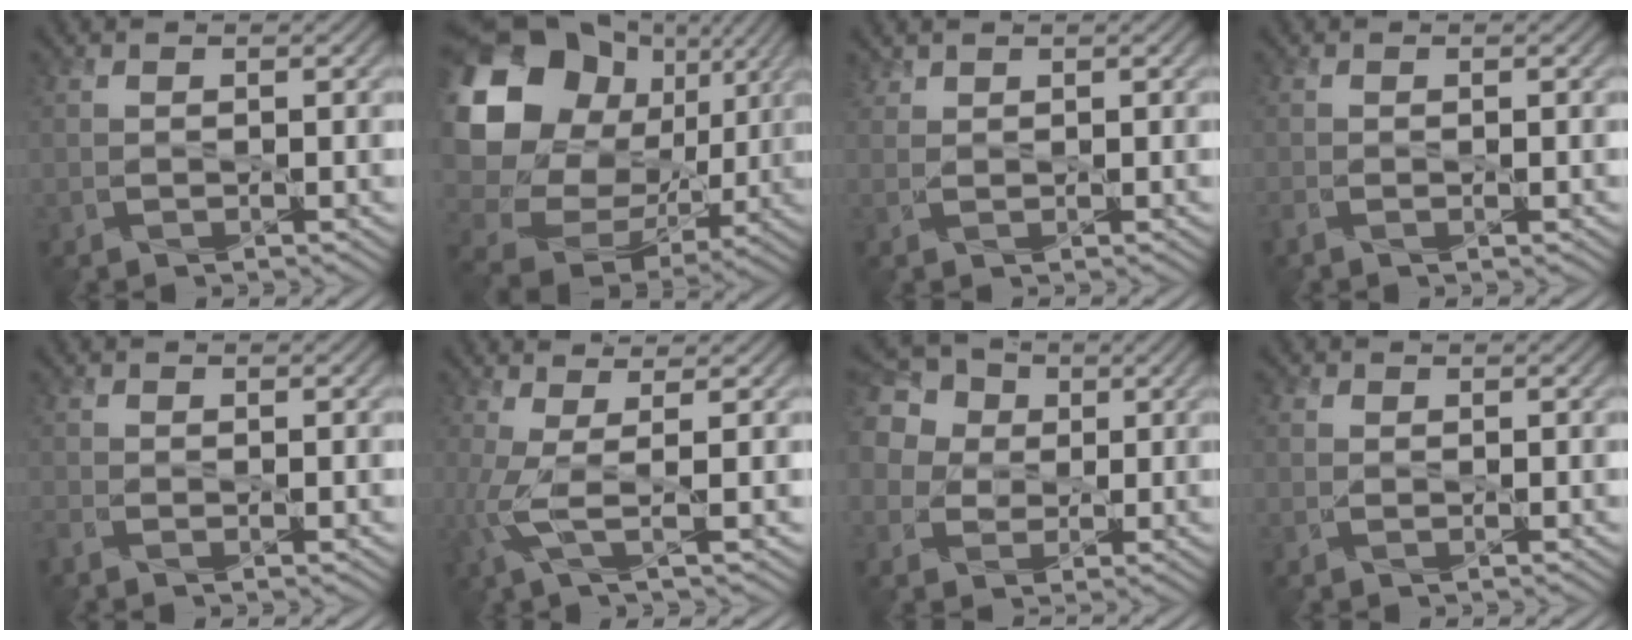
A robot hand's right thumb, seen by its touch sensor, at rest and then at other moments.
{"total": 21.3, "force": [5.0, 17.6, 11.0], "torque": [-0.292, 0.008, 0.111]}
{"total": 1.5, "force": [1.4, 0.6, 0.3], "torque": [-0.012, 0.004, 0.032]}
{"total": 1.6, "force": [-0.9, 0.5, 1.2], "torque": [-0.030, -0.006, -0.020]}
{"total": 1.9, "force": [-1.3, 0.6, 1.3], "torque": [-0.032, -0.008, -0.030]}
{"total": 3.8, "force": [0.1, 0.7, 3.8], "torque": [-0.088, 0.003, -0.002]}
{"total": 12.1, "force": [3.6, 10.2, 5.5], "torque": [-0.181, 0.029, 0.054]}
{"total": 0.8, "force": [0.1, 0.7, 0.2], "torque": [-0.003, -0.004, 0.000]}